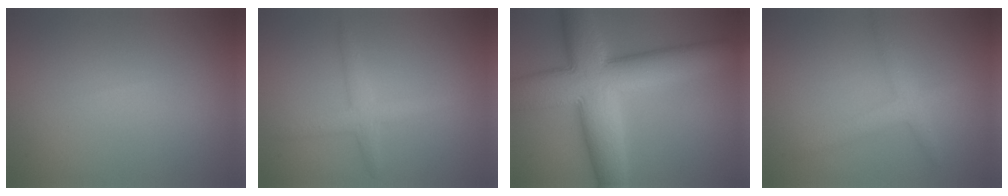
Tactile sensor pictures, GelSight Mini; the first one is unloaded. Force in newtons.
{"total": 2.2, "press": 2.2, "slide": 0.2}
{"total": 12.0, "press": 11.9, "slide": 0.5}
{"total": 2.4, "press": 2.4, "slide": 0.1}